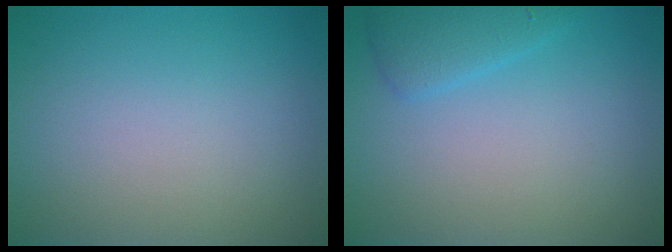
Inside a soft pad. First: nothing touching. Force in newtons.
{"total": 2.2, "press": 2.2, "slide": 0.2}